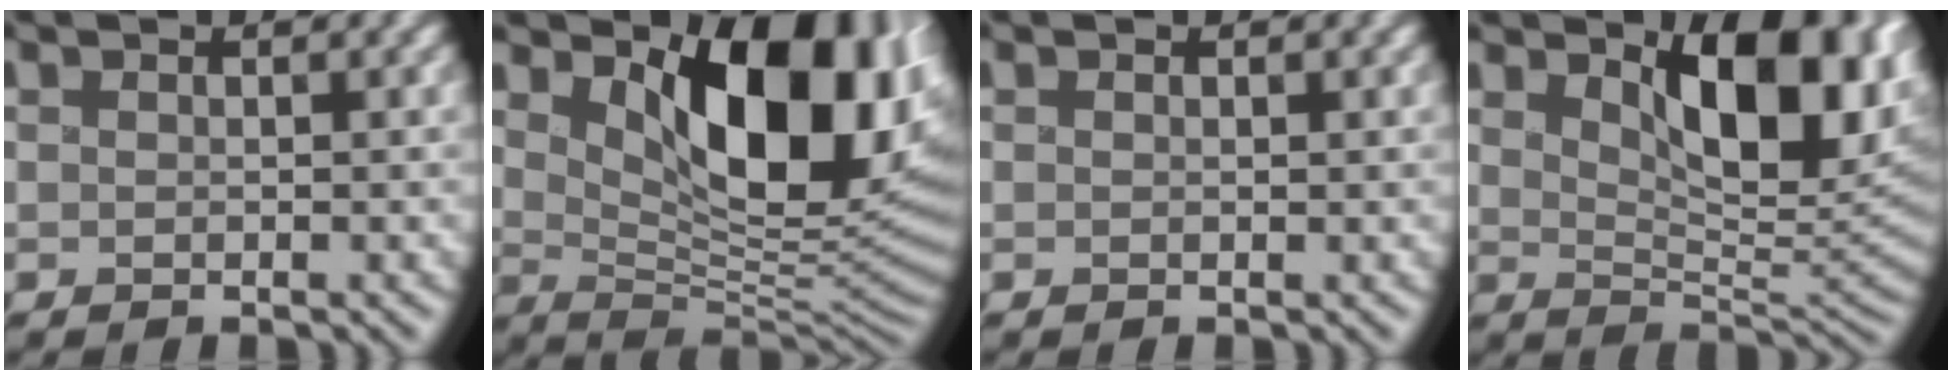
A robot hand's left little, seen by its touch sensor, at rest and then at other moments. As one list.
[{"total": 10.8, "force": [3.3, 5.6, 8.6], "torque": [-0.124, -0.025, 0.059]}, {"total": 0.0}, {"total": 9.0, "force": [3.1, 4.4, 7.2], "torque": [-0.101, -0.014, 0.039]}]